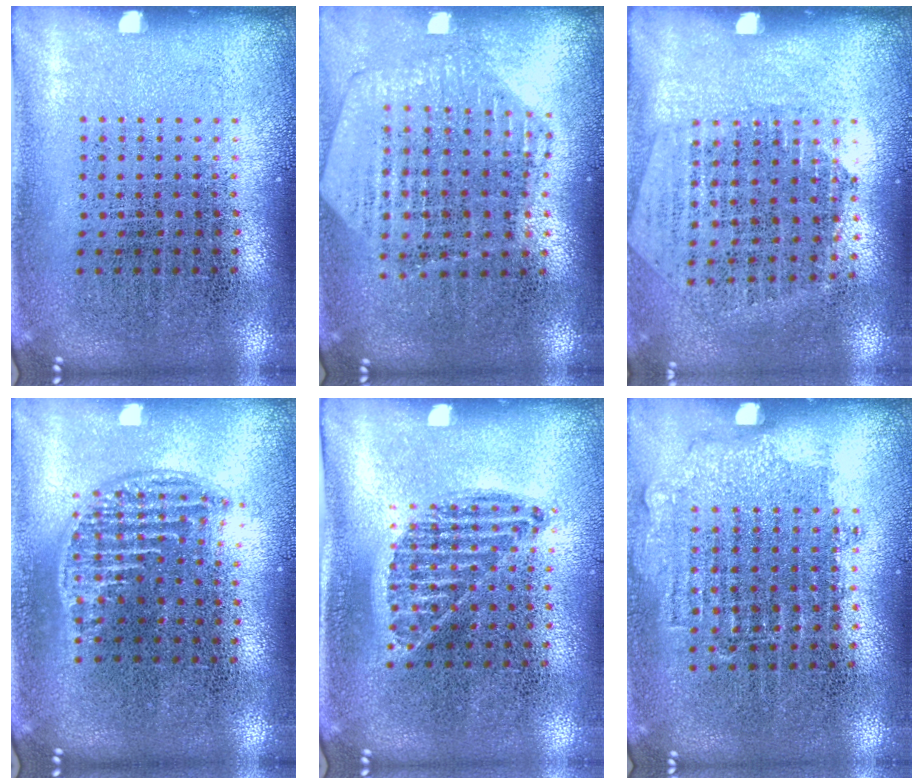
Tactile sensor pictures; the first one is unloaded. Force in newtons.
{"total": 0.8, "press": 0.8, "slide": 0.1}
{"total": 1.3, "press": 1.1, "slide": 0.5}
{"total": 1.2, "press": 1.1, "slide": 0.6}
{"total": 0.9, "press": 0.8, "slide": 0.4}
{"total": 0.7, "press": 0.7, "slide": 0.3}